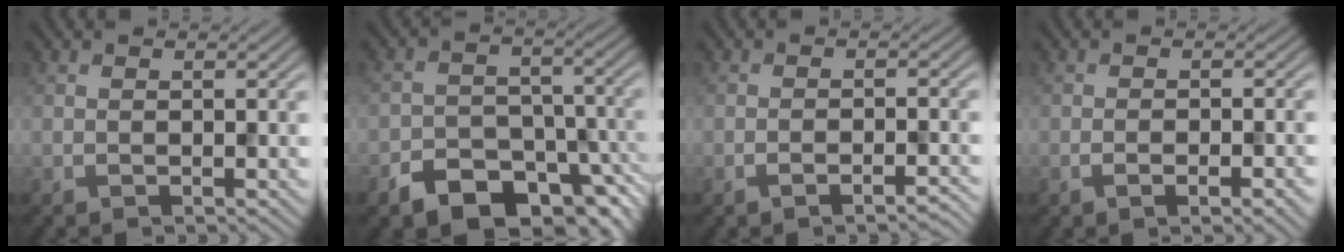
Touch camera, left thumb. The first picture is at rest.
{"total": 9.6, "force": [-6.7, 5.3, 4.3], "torque": [-0.068, -0.014, -0.110]}
{"total": 2.0, "force": [-1.6, 0.1, 1.2], "torque": [-0.023, 0.005, -0.029]}
{"total": 3.3, "force": [-1.8, 0.6, 2.7], "torque": [-0.048, -0.002, -0.029]}